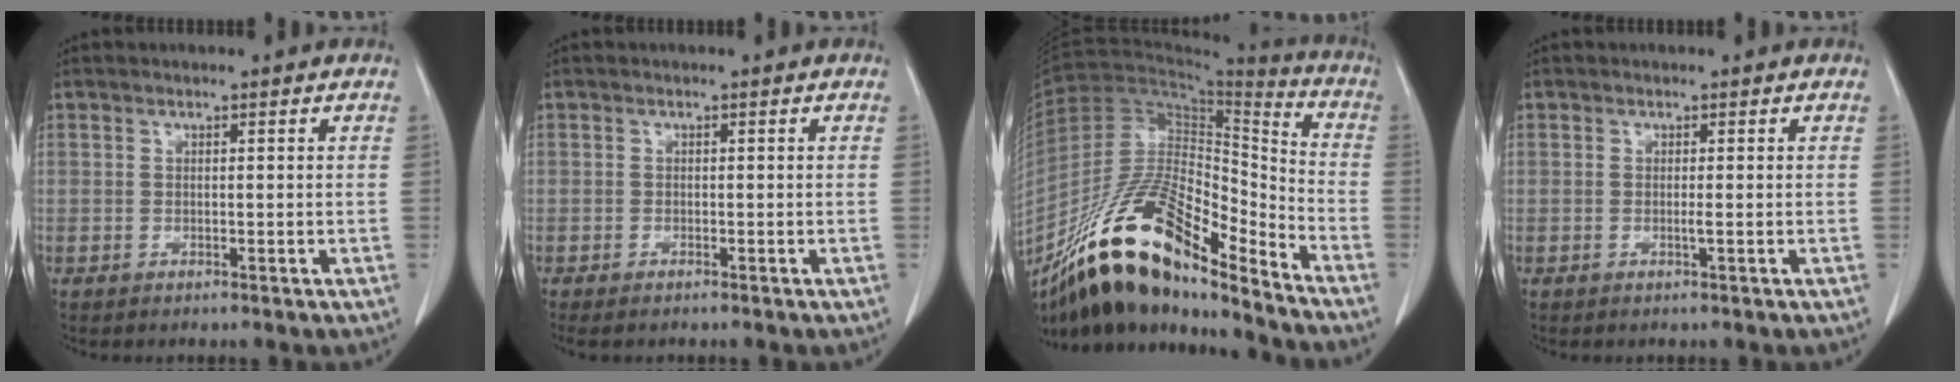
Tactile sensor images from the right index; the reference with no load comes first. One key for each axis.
{"total": 1.4, "fx": -1.2, "fy": 0.3, "fz": 0.7, "tx": -0.012, "ty": -0.003, "tz": -0.015}
{"total": 22.6, "fx": -16.1, "fy": 6.0, "fz": 14.6, "tx": -0.271, "ty": 0.005, "tz": -0.289}
{"total": 0.6, "fx": -0.2, "fy": -0.2, "fz": 0.6, "tx": -0.008, "ty": 0.000, "tz": -0.006}